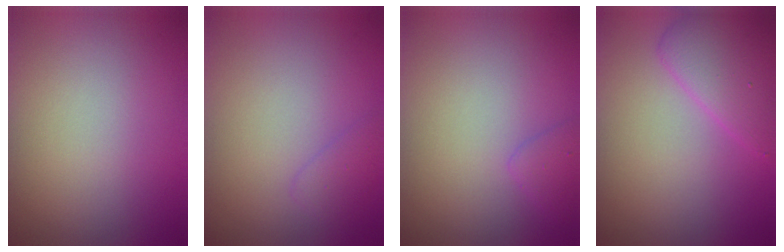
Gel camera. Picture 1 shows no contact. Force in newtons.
{"total": 1.3, "press": 1.3, "slide": 0.0}
{"total": 1.4, "press": 1.4, "slide": 0.1}
{"total": 3.9, "press": 3.9, "slide": 0.1}